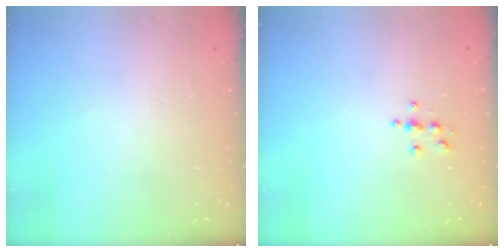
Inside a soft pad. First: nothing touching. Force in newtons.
{"total": 3.8, "press": 3.8, "slide": 0.4}